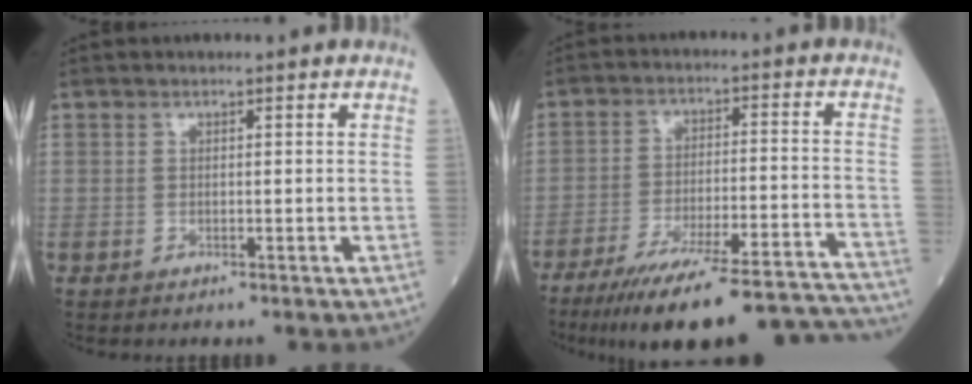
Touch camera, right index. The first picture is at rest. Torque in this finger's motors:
{"motor_torque": [0.40, -0.42, 0.30, 0.11]}